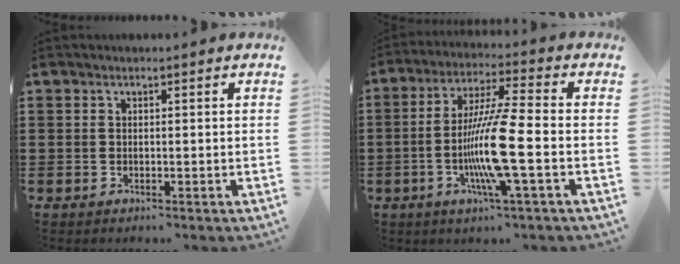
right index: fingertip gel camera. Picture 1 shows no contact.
{"total": 11.8, "force": [-3.1, 0.3, 11.4], "torque": [-0.228, -0.015, -0.065]}